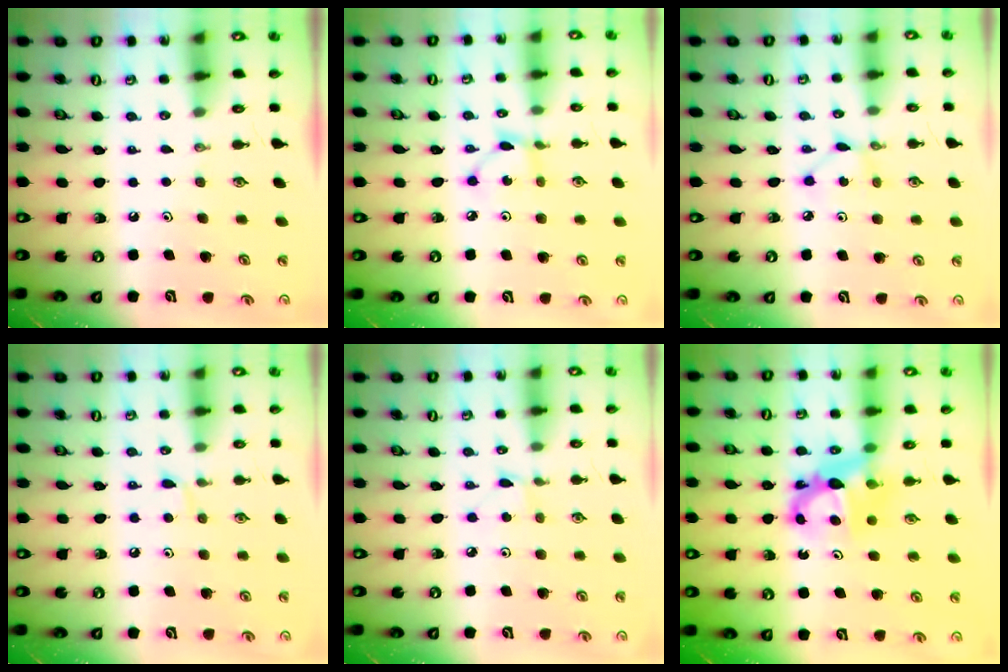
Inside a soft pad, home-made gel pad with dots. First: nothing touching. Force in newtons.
{"total": 2.7, "press": 2.7, "slide": 0.1}
{"total": 2.4, "press": 2.4, "slide": 0.1}
{"total": 4.9, "press": 4.8, "slide": 0.7}
{"total": 2.8, "press": 2.7, "slide": 0.4}
{"total": 8.2, "press": 8.2, "slide": 0.2}